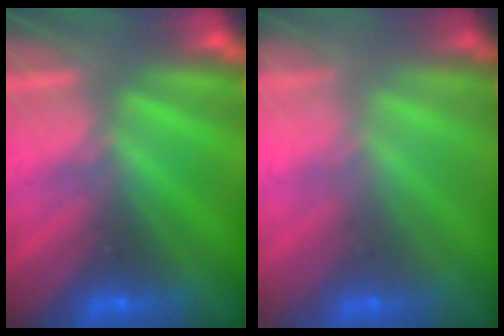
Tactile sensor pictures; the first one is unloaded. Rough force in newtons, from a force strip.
{"total": 1.6}